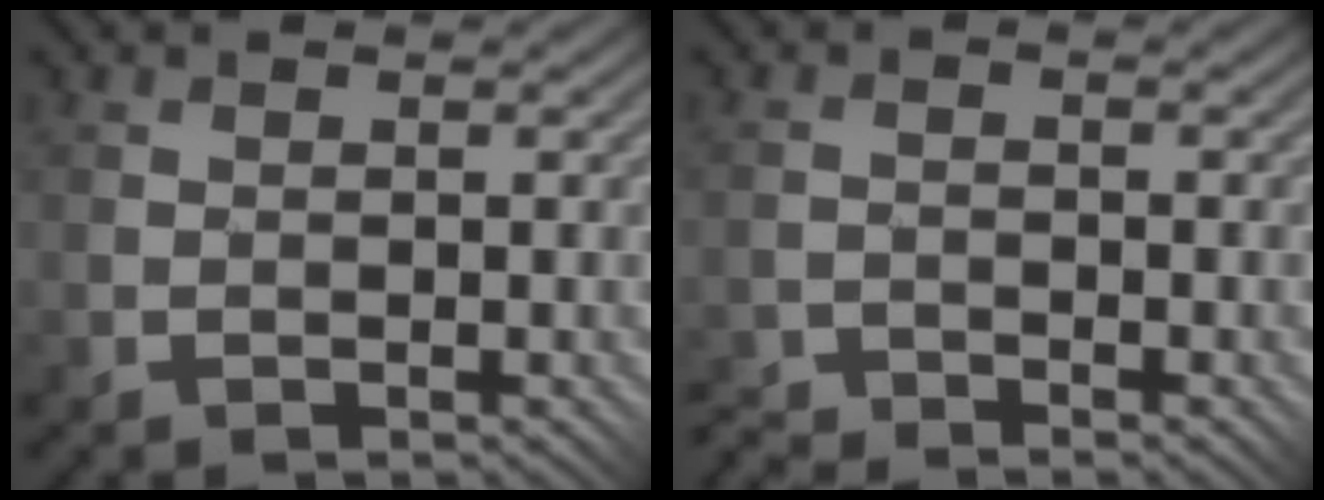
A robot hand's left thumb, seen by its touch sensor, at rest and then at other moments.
{"total": 3.4, "force": [-3.4, 0.6, 0.2], "torque": [-0.003, 0.004, -0.062]}